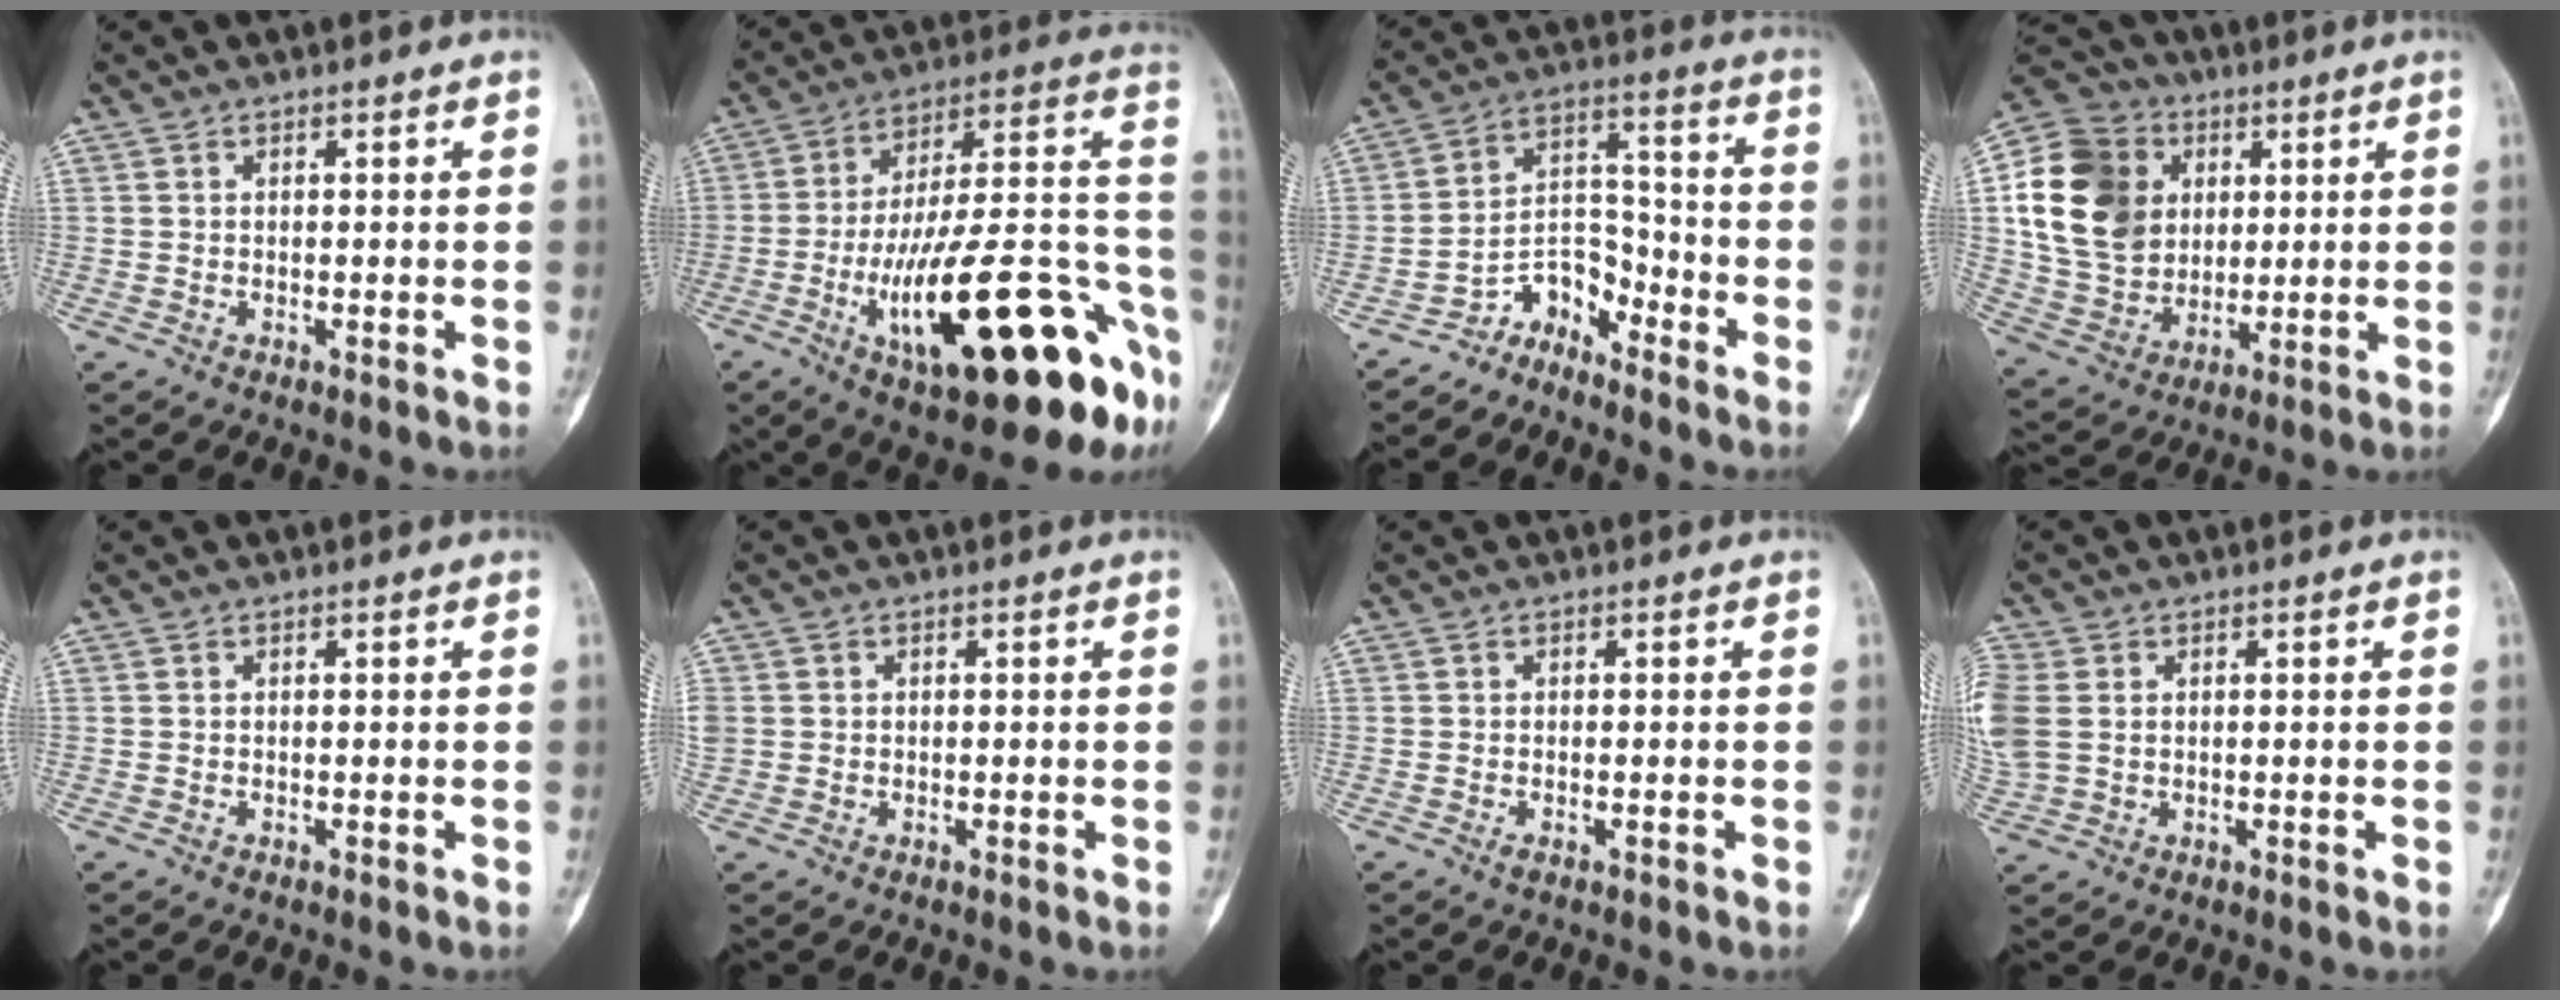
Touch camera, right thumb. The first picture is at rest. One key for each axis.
{"total": 32.1, "fx": -12.2, "fy": 9.5, "fz": 28.1, "tx": -0.365, "ty": 0.046, "tz": -0.177}
{"total": 7.4, "fx": -6.2, "fy": 3.6, "fz": 1.5, "tx": 0.000, "ty": 0.089, "tz": -0.127}
{"total": 19.7, "fx": 4.3, "fy": 15.9, "fz": 10.9, "tx": -0.186, "ty": 0.005, "tz": 0.085}
{"total": 0.0}
{"total": 2.5, "fx": 0.2, "fy": 2.3, "fz": 1.0, "tx": -0.019, "ty": 0.007, "tz": 0.006}
{"total": 0.9, "fx": -0.5, "fy": 0.3, "fz": 0.7, "tx": -0.016, "ty": 0.002, "tz": -0.008}
{"total": 8.7, "fx": 1.1, "fy": 6.8, "fz": 5.4, "tx": -0.161, "ty": 0.008, "tz": 0.028}